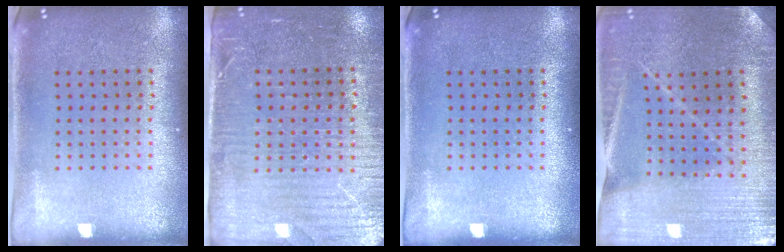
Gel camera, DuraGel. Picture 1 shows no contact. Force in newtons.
{"total": 3.5, "press": 3.1, "slide": 1.5}
{"total": 0.0}
{"total": 1.7, "press": 1.7, "slide": 0.1}